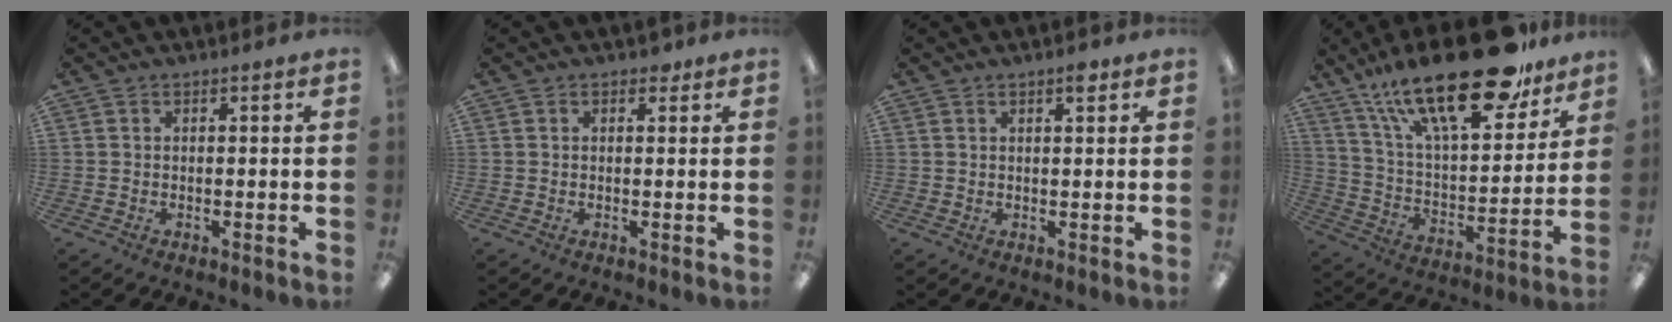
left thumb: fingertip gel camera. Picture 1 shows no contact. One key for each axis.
{"total": 1.7, "fx": 1.0, "fy": 1.0, "fz": 0.9, "tx": -0.004, "ty": -0.003, "tz": 0.014}
{"total": 2.3, "fx": 1.5, "fy": 0.6, "fz": 1.6, "tx": -0.027, "ty": 0.000, "tz": 0.024}
{"total": 27.9, "fx": 18.7, "fy": 10.0, "fz": 18.1, "tx": -0.301, "ty": -0.110, "tz": 0.312}